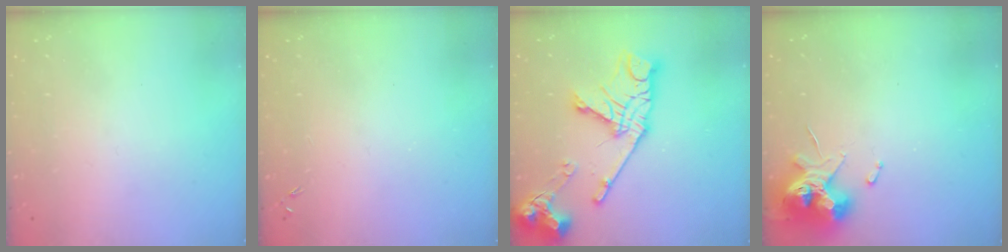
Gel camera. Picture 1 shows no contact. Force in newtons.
{"total": 0.0}
{"total": 18.8, "press": 18.7, "slide": 2.1}
{"total": 13.0, "press": 12.9, "slide": 1.4}